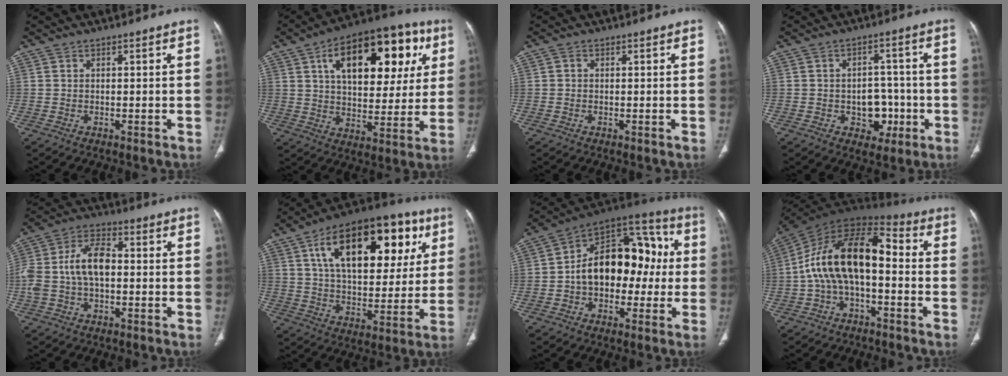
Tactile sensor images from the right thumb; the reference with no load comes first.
{"total": 24.6, "force": [8.9, 13.0, 18.9], "torque": [-0.236, 0.009, 0.132]}
{"total": 0.6, "force": [0.0, 0.5, 0.2], "torque": [0.000, 0.002, -0.002]}
{"total": 7.4, "force": [-1.9, 5.6, 4.4], "torque": [-0.019, 0.023, -0.018]}
{"total": 11.0, "force": [-0.3, 6.3, 8.9], "torque": [-0.186, 0.033, -0.010]}
{"total": 26.6, "force": [10.0, 13.9, 20.4], "torque": [-0.279, 0.003, 0.157]}
{"total": 20.5, "force": [-0.1, 13.4, 15.5], "torque": [-0.193, 0.057, -0.007]}
{"total": 17.2, "force": [-1.2, 8.9, 14.7], "torque": [-0.253, 0.055, -0.032]}